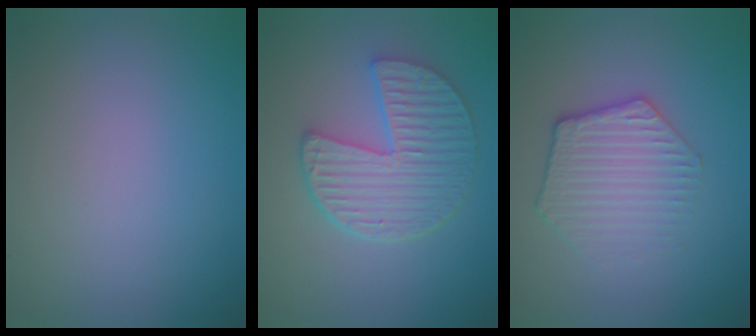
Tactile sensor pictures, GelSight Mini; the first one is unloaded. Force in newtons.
{"total": 5.2, "press": 4.4, "slide": 2.8}
{"total": 3.3, "press": 3.1, "slide": 1.3}